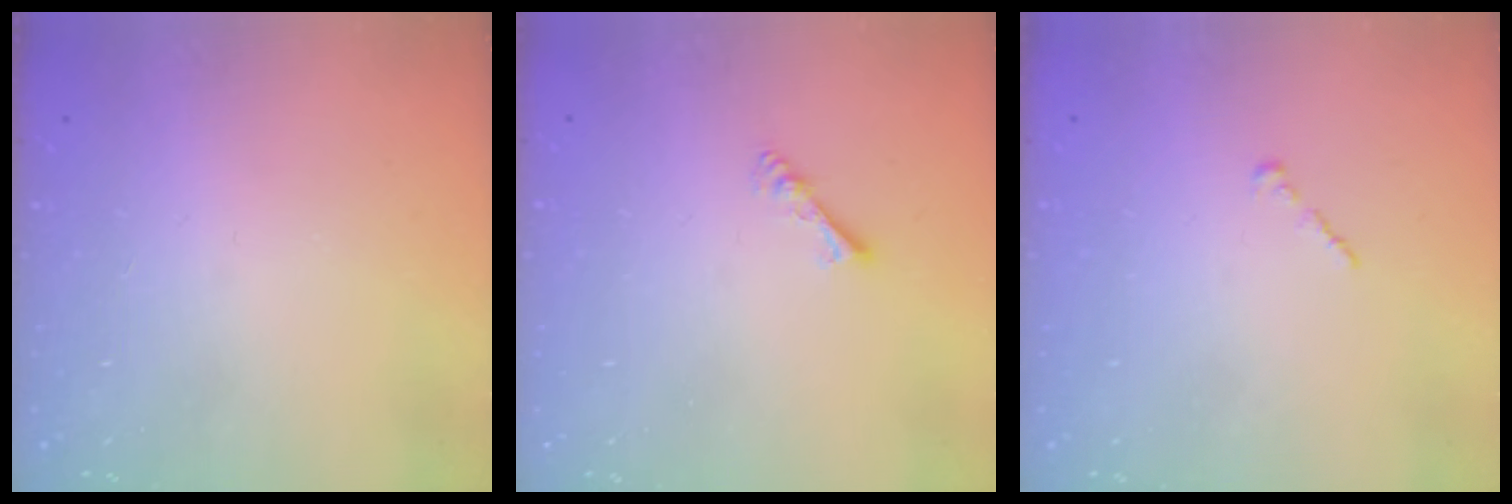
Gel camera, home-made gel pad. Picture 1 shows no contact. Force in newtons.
{"total": 2.7, "press": 2.7, "slide": 0.4}
{"total": 0.0}